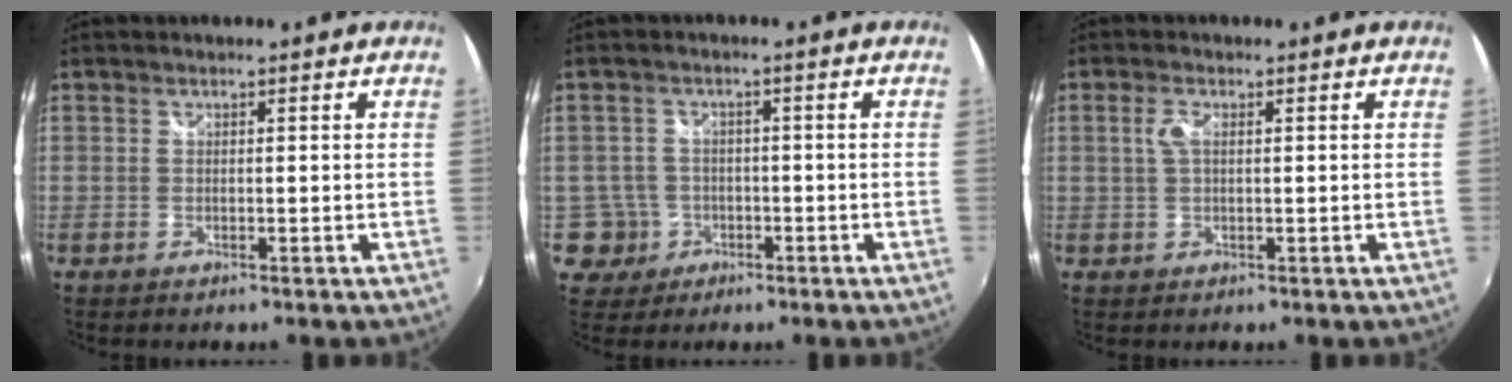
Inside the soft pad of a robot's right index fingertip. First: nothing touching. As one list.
[{"total": 5.4, "force": [-1.8, 5.1, 0.3], "torque": [-0.018, 0.017, -0.026]}, {"total": 2.3, "force": [0.5, 0.9, 2.1], "torque": [-0.043, 0.002, 0.007]}]